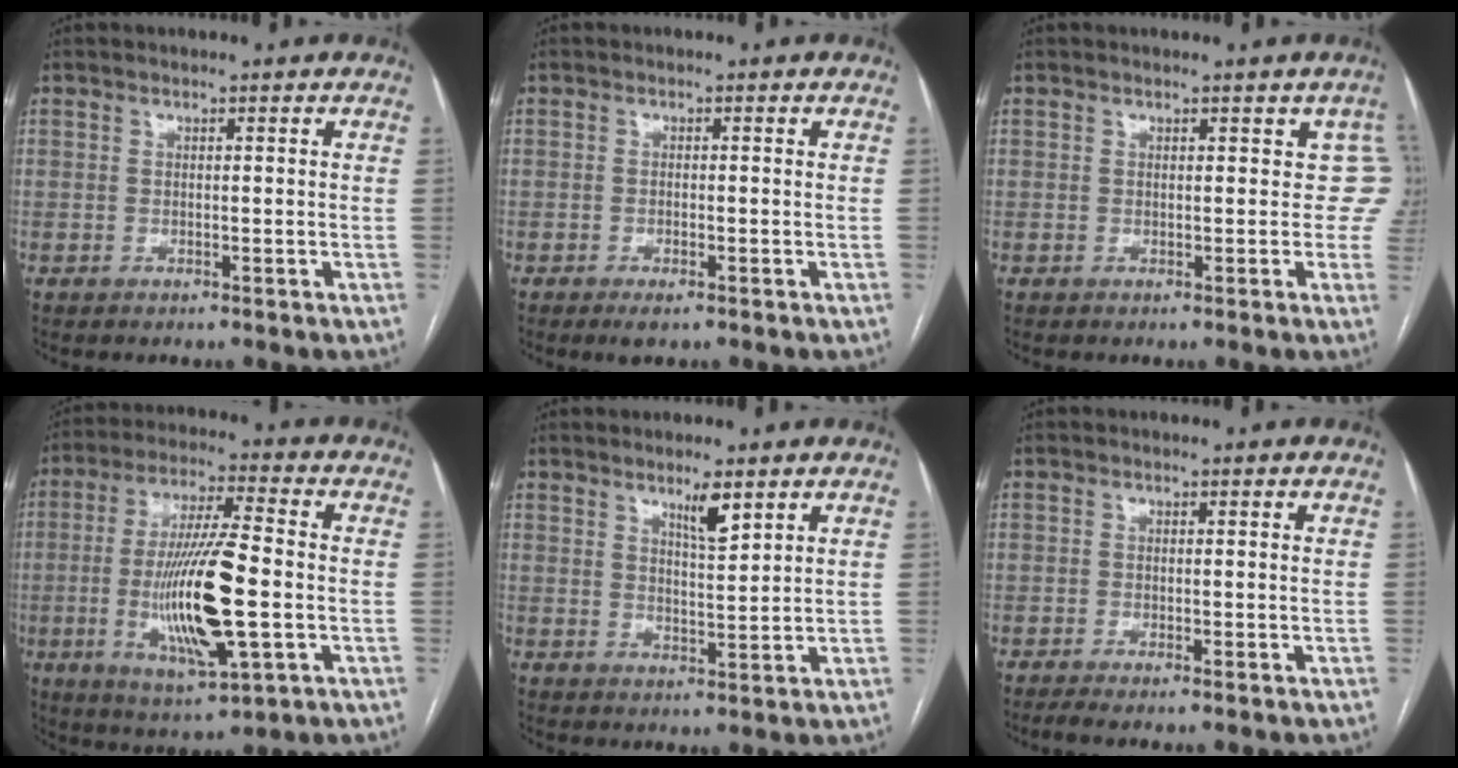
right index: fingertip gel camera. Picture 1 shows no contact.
{"total": 2.3, "force": [-1.4, 0.6, 1.7], "torque": [-0.032, -0.003, -0.022]}
{"total": 2.6, "force": [0.8, 2.0, 1.5], "torque": [0.005, 0.009, 0.001]}
{"total": 16.5, "force": [-2.7, 2.3, 16.1], "torque": [-0.315, -0.014, -0.043]}
{"total": 4.1, "force": [2.7, 0.6, 3.0], "torque": [-0.054, -0.004, 0.048]}
{"total": 1.9, "force": [-1.3, 0.0, 1.3], "torque": [-0.027, -0.003, -0.027]}